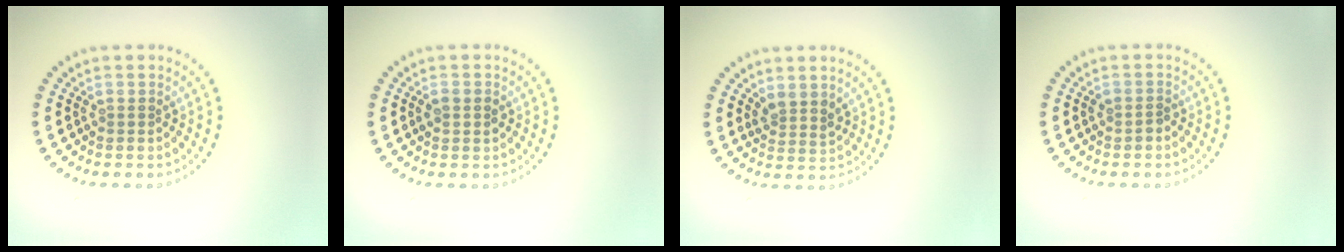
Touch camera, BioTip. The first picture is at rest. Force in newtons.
{"total": 1.3, "press": 1.3, "slide": 0.1}
{"total": 1.8, "press": 1.5, "slide": 1.1}
{"total": 0.7, "press": 0.7, "slide": 0.3}